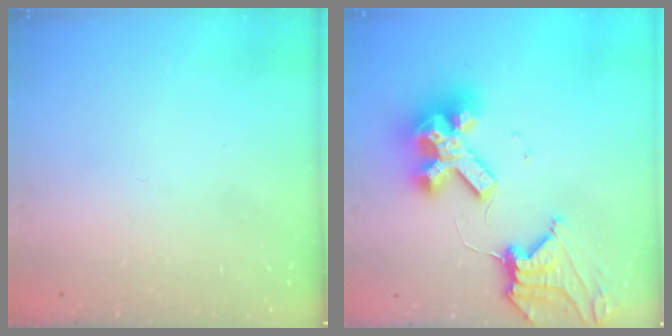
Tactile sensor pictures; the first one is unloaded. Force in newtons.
{"total": 16.6, "press": 16.5, "slide": 1.4}